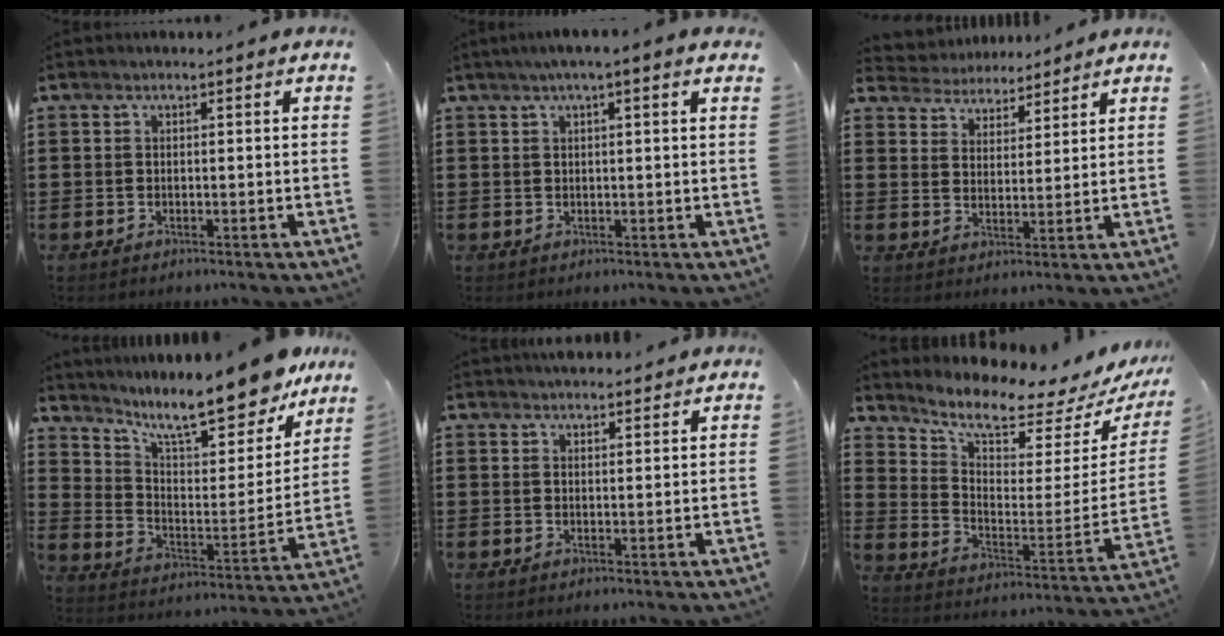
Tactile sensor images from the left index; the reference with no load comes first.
{"total": 1.8, "force": [0.9, 0.3, 1.5], "torque": [-0.031, 0.003, 0.015]}
{"total": 4.1, "force": [3.9, 1.1, -0.7], "torque": [-0.010, -0.018, 0.068]}
{"total": 12.1, "force": [10.4, 1.5, 6.0], "torque": [-0.125, -0.077, 0.173]}
{"total": 2.4, "force": [2.4, 0.3, 0.1], "torque": [-0.007, -0.001, 0.047]}
{"total": 6.9, "force": [5.9, 1.4, 3.1], "torque": [-0.077, -0.056, 0.097]}